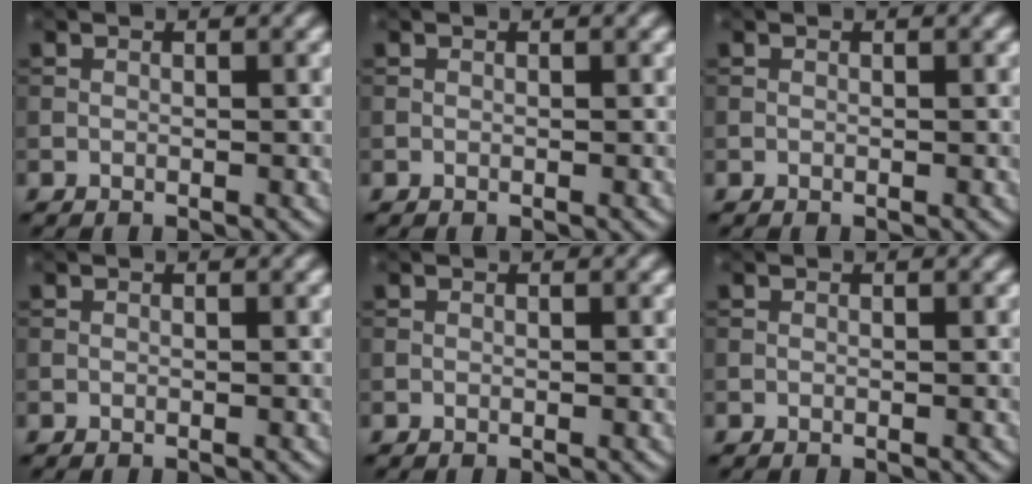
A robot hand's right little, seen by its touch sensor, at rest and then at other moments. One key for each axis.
{"total": 0.0}
{"total": 0.0}
{"total": 0.0}
{"total": 0.0}
{"total": 0.0}